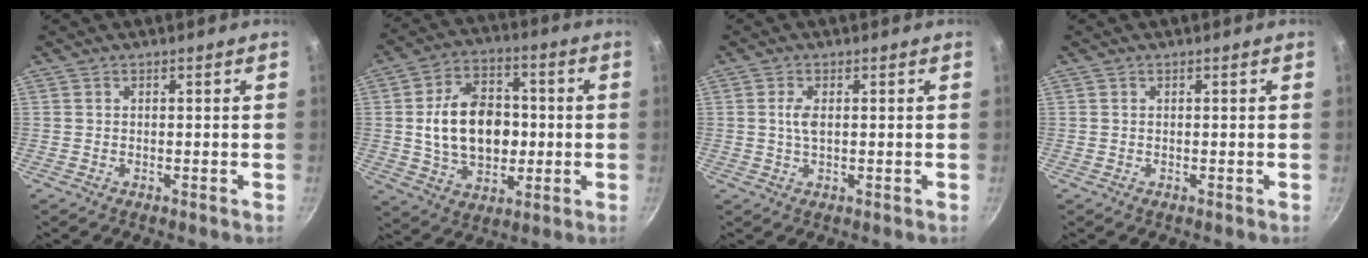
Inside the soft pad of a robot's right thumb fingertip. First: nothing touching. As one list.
[{"total": 16.2, "force": [0.0, 11.4, 11.5], "torque": [-0.160, 0.018, 0.003]}, {"total": 2.7, "force": [0.4, 1.1, 2.4], "torque": [-0.052, 0.002, 0.007]}, {"total": 0.0}]